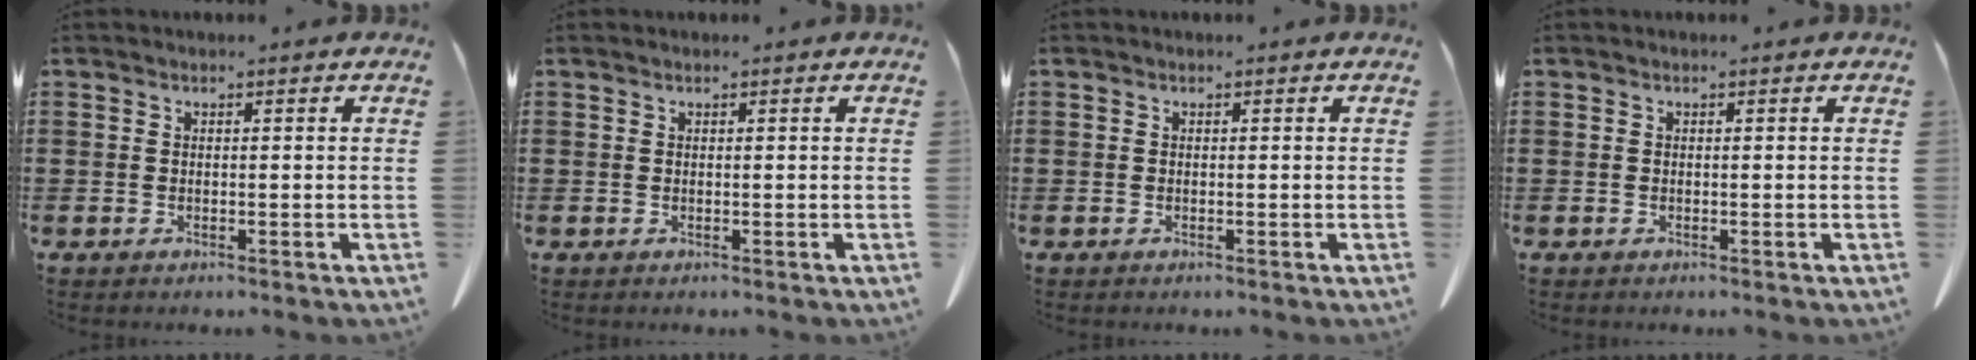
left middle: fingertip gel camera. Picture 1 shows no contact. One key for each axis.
{"total": 0.0}
{"total": 0.0}
{"total": 0.0}